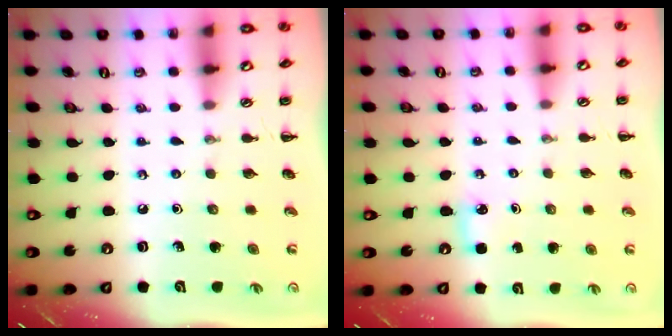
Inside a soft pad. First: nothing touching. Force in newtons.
{"total": 3.3, "press": 3.1, "slide": 1.1}